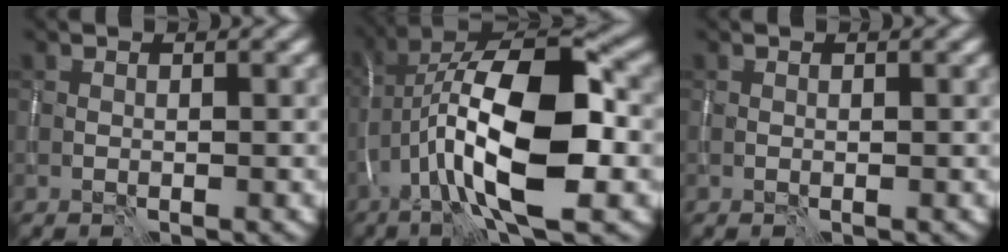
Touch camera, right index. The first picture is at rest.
{"total": 14.0, "force": [-2.9, 5.0, 12.7], "torque": [-0.221, 0.024, -0.059]}
{"total": 0.0}